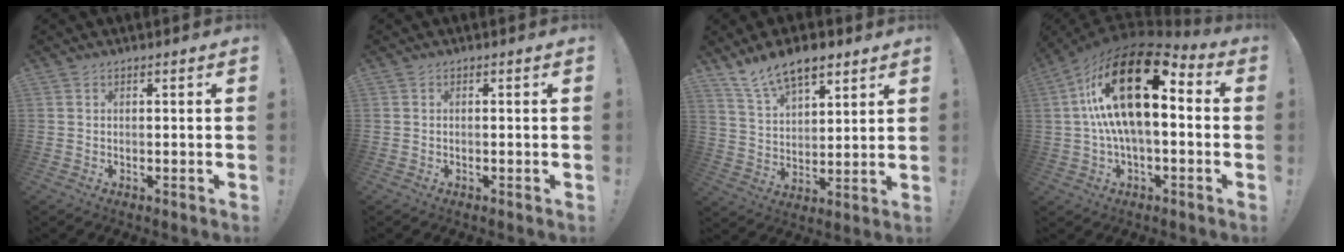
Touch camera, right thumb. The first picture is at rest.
{"total": 0.0}
{"total": 12.0, "force": [8.9, 5.5, 6.0], "torque": [-0.109, -0.046, 0.167]}
{"total": 23.9, "force": [5.1, 10.4, 20.9], "torque": [-0.387, -0.023, 0.089]}